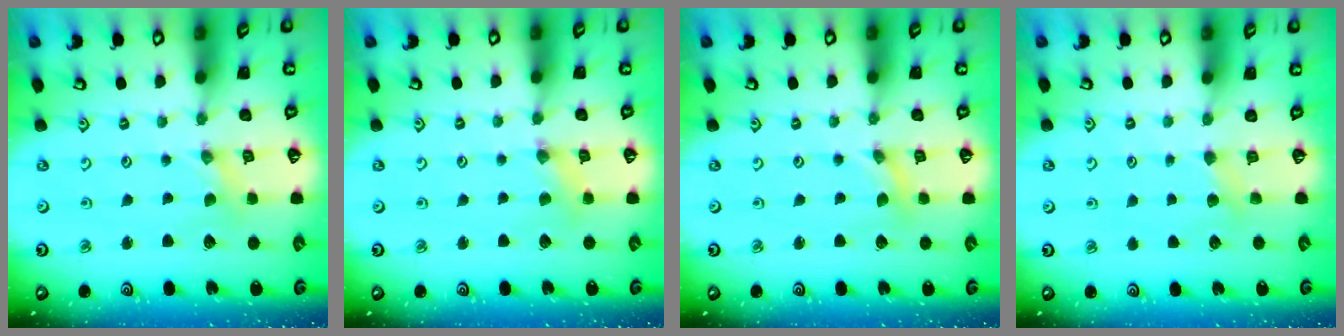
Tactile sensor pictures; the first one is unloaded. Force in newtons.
{"total": 1.3, "press": 1.3, "slide": 0.3}
{"total": 0.0}
{"total": 3.5, "press": 3.5, "slide": 0.5}